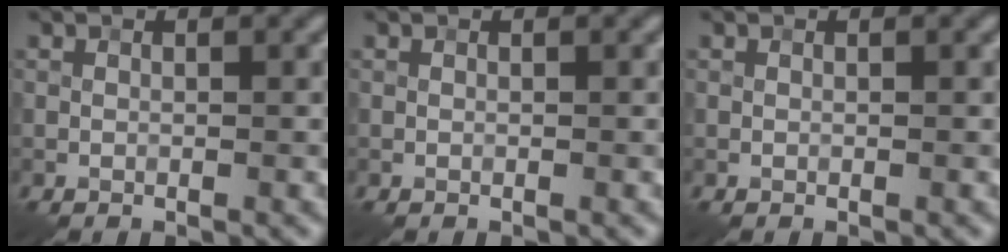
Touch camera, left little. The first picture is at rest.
{"total": 0.0}
{"total": 0.0}